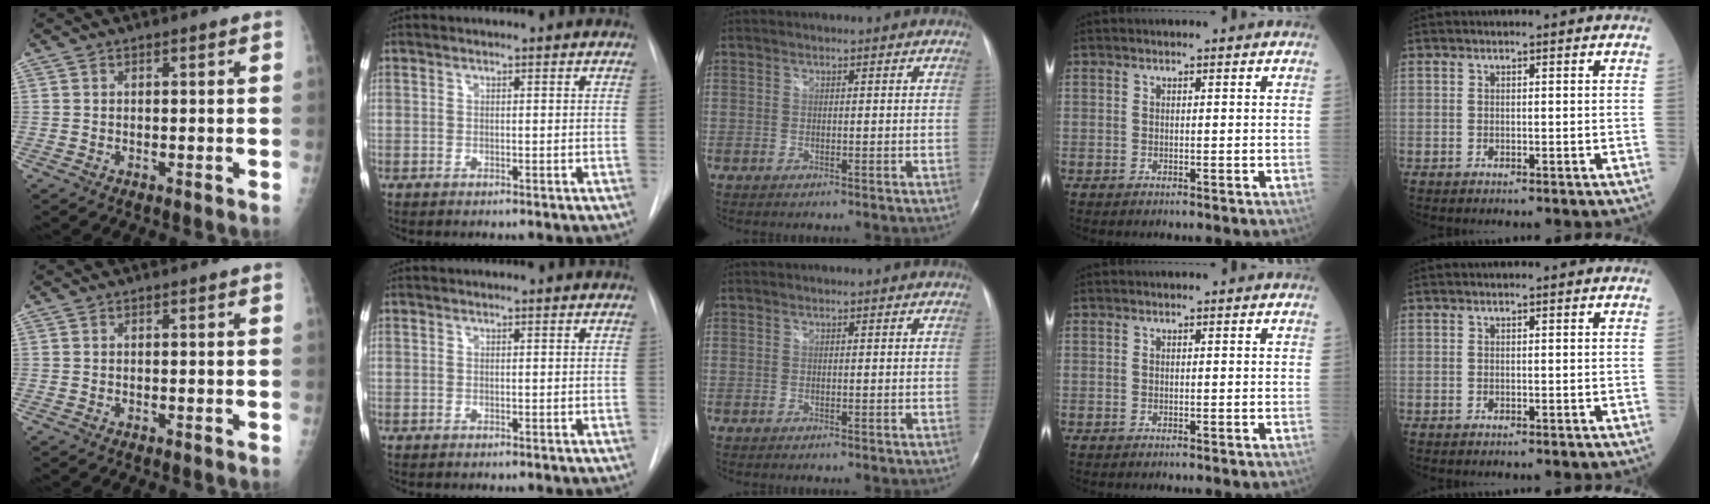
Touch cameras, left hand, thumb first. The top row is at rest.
{}